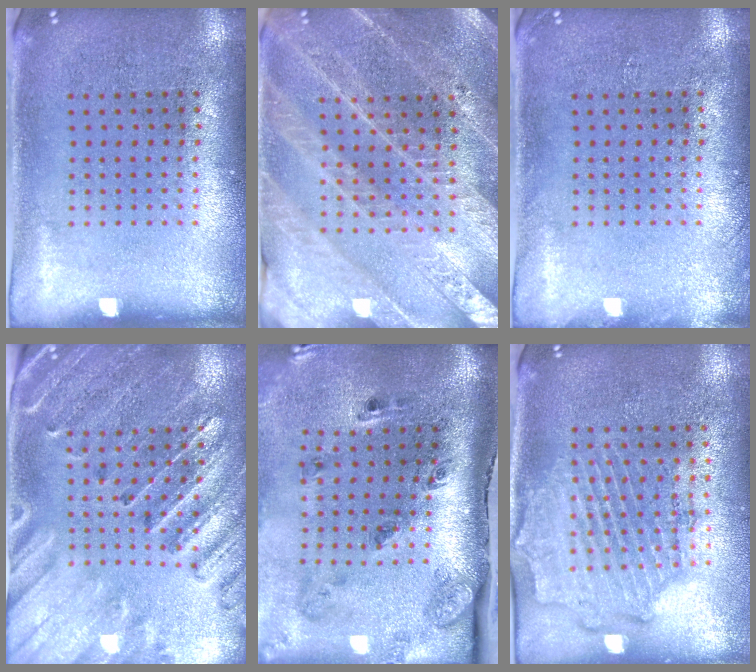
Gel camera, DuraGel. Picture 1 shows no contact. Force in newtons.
{"total": 3.8, "press": 3.5, "slide": 1.4}
{"total": 0.7, "press": 0.7, "slide": 0.1}
{"total": 2.8, "press": 2.7, "slide": 0.8}
{"total": 3.2, "press": 2.1, "slide": 2.5}
{"total": 1.9, "press": 1.7, "slide": 0.8}